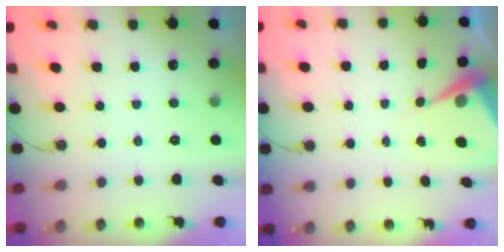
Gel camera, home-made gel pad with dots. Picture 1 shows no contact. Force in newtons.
{"total": 6.5, "press": 6.5, "slide": 0.3}